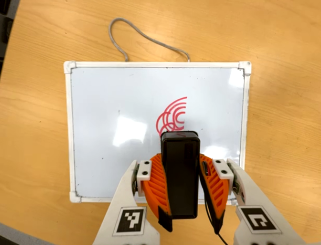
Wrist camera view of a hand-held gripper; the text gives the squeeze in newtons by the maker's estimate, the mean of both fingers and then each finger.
{"total": 8.3, "left": 7.0, "right": 9.7}